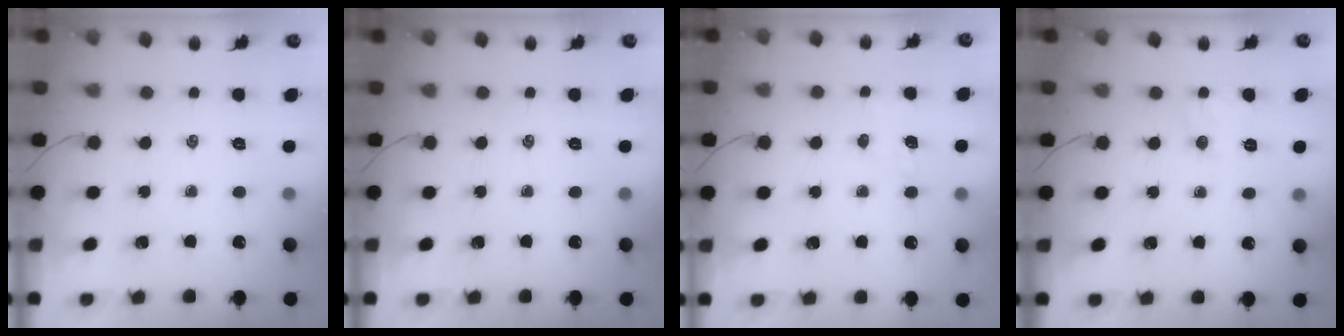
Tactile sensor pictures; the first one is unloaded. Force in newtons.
{"total": 0.0}
{"total": 2.9, "press": 2.8, "slide": 0.8}
{"total": 5.1, "press": 4.9, "slide": 1.4}